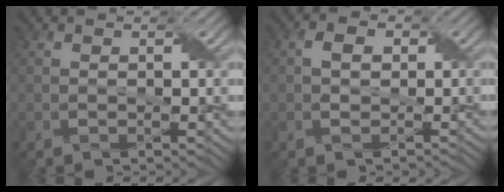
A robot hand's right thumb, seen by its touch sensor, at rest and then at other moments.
{"total": 2.7, "force": [-0.3, 2.3, 1.4], "torque": [-0.027, -0.002, -0.004]}